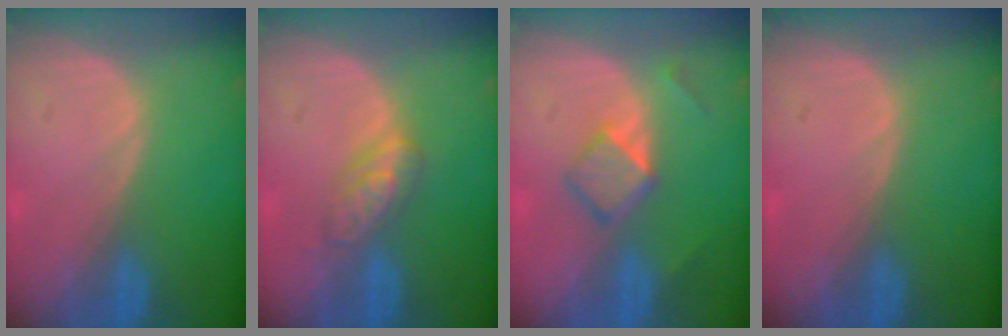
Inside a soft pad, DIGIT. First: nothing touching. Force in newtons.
{"total": 4.7, "press": 4.5, "slide": 1.3}
{"total": 4.3, "press": 4.3, "slide": 0.6}
{"total": 0.0}